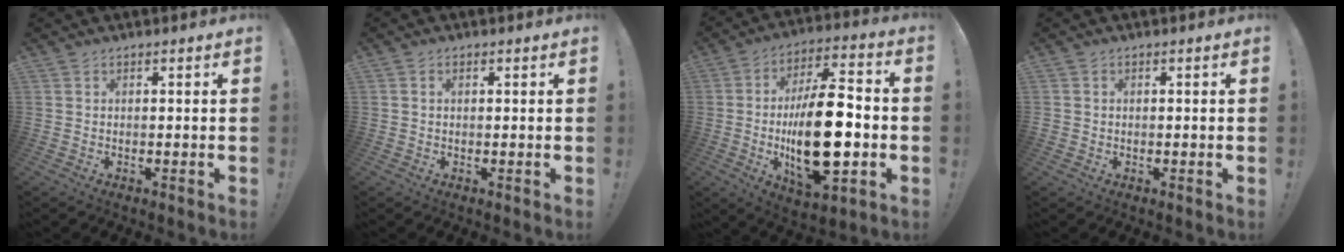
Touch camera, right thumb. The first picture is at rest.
{"total": 0.8, "force": [0.2, 0.5, 0.6], "torque": [-0.009, 0.001, 0.003]}
{"total": 24.2, "force": [-2.6, 10.6, 21.6], "torque": [-0.380, 0.002, -0.039]}
{"total": 1.3, "force": [0.2, 1.3, 0.0], "torque": [0.000, 0.005, 0.003]}